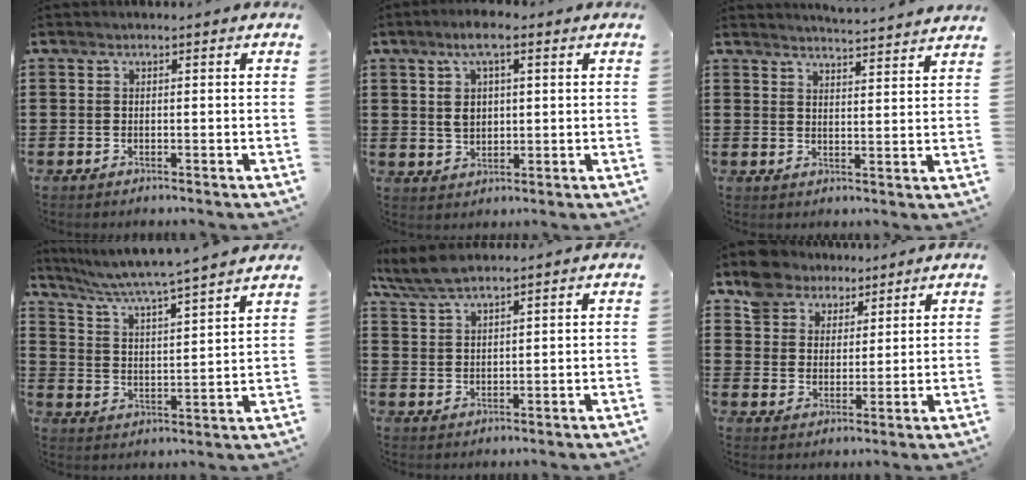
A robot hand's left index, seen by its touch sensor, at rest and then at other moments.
{"total": 5.8, "force": [2.4, 2.7, 4.5], "torque": [-0.087, 0.007, 0.040]}
{"total": 3.7, "force": [3.6, -0.7, 0.1], "torque": [-0.013, -0.025, 0.063]}
{"total": 5.1, "force": [4.6, -0.7, 2.0], "torque": [-0.060, -0.035, 0.073]}
{"total": 4.5, "force": [3.9, 0.7, 2.2], "torque": [-0.053, -0.003, 0.072]}
{"total": 6.0, "force": [5.0, 3.4, 0.0], "torque": [-0.032, -0.008, 0.096]}